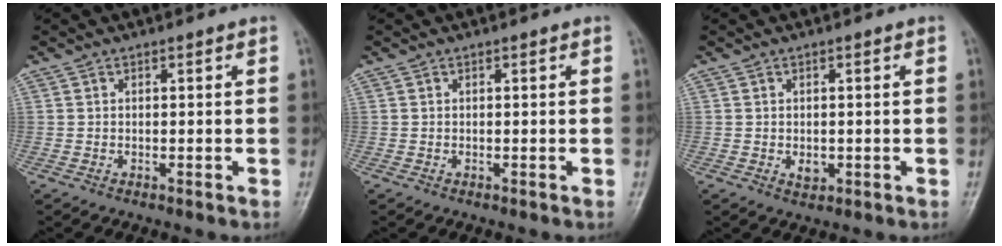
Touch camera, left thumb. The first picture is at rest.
{"total": 0.0}
{"total": 1.9, "force": [-0.2, 1.4, 1.3], "torque": [-0.014, -0.002, 0.001]}